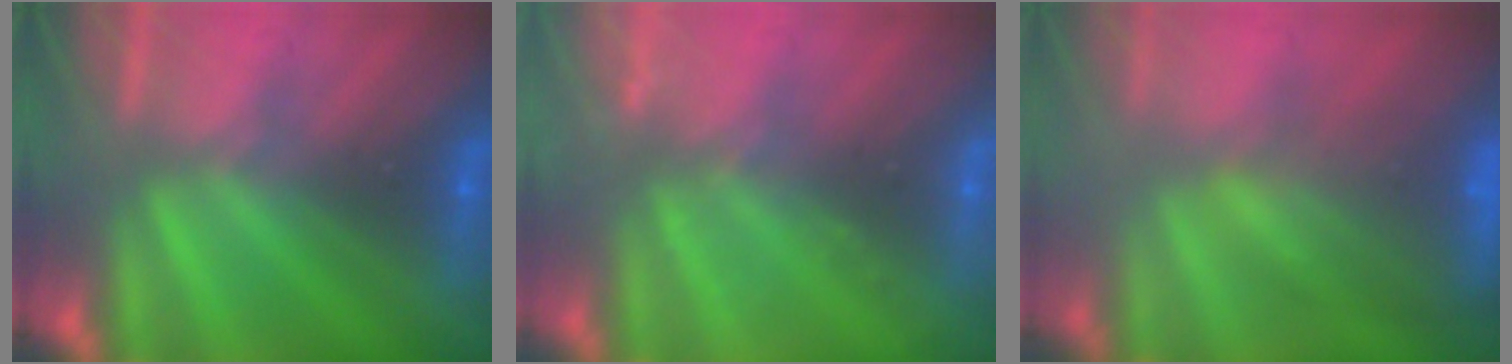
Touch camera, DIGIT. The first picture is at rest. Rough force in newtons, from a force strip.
{"total": 2.2}
{"total": 9.1}